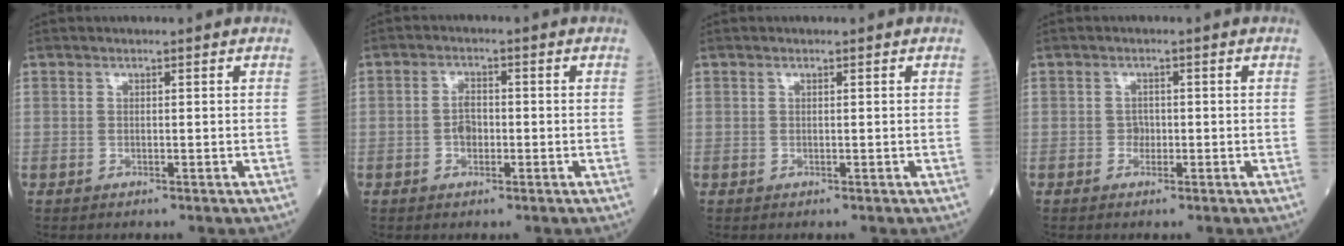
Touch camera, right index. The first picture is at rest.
{"total": 2.6, "force": [-0.5, 1.6, 1.9], "torque": [-0.036, 0.005, -0.009]}
{"total": 0.0}
{"total": 1.1, "force": [-0.2, 1.0, 0.5], "torque": [-0.004, 0.005, -0.004]}